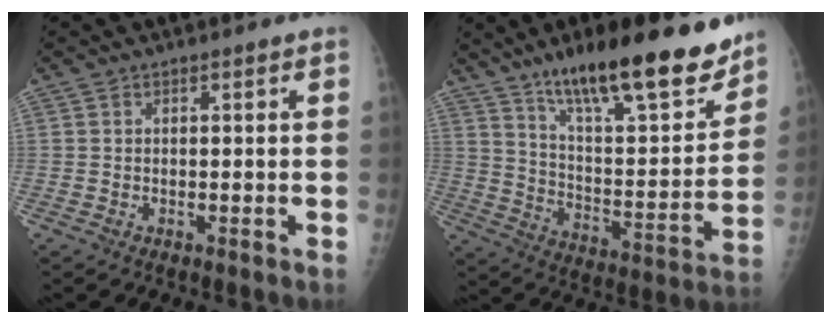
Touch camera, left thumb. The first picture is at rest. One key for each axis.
{"total": 24.4, "fx": 17.3, "fy": 6.2, "fz": 16.1, "tx": -0.218, "ty": -0.080, "tz": 0.281}